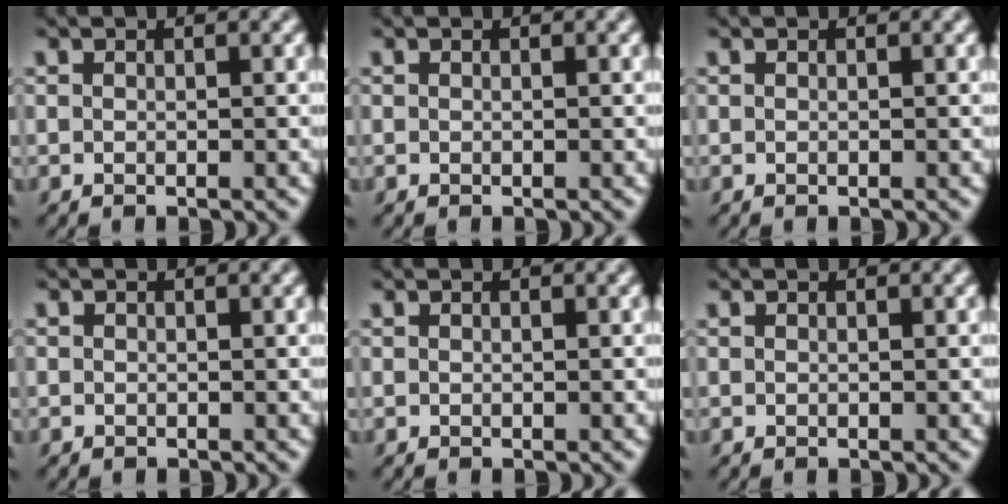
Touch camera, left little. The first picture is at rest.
{"total": 0.0}
{"total": 0.0}
{"total": 0.6, "force": [-0.1, 0.6, 0.0], "torque": [0.006, -0.001, -0.004]}
{"total": 0.0}
{"total": 0.0}